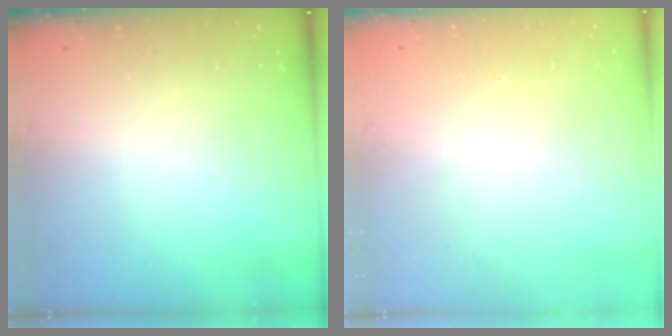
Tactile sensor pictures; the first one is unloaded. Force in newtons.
{"total": 0.5, "press": 0.5, "slide": 0.1}